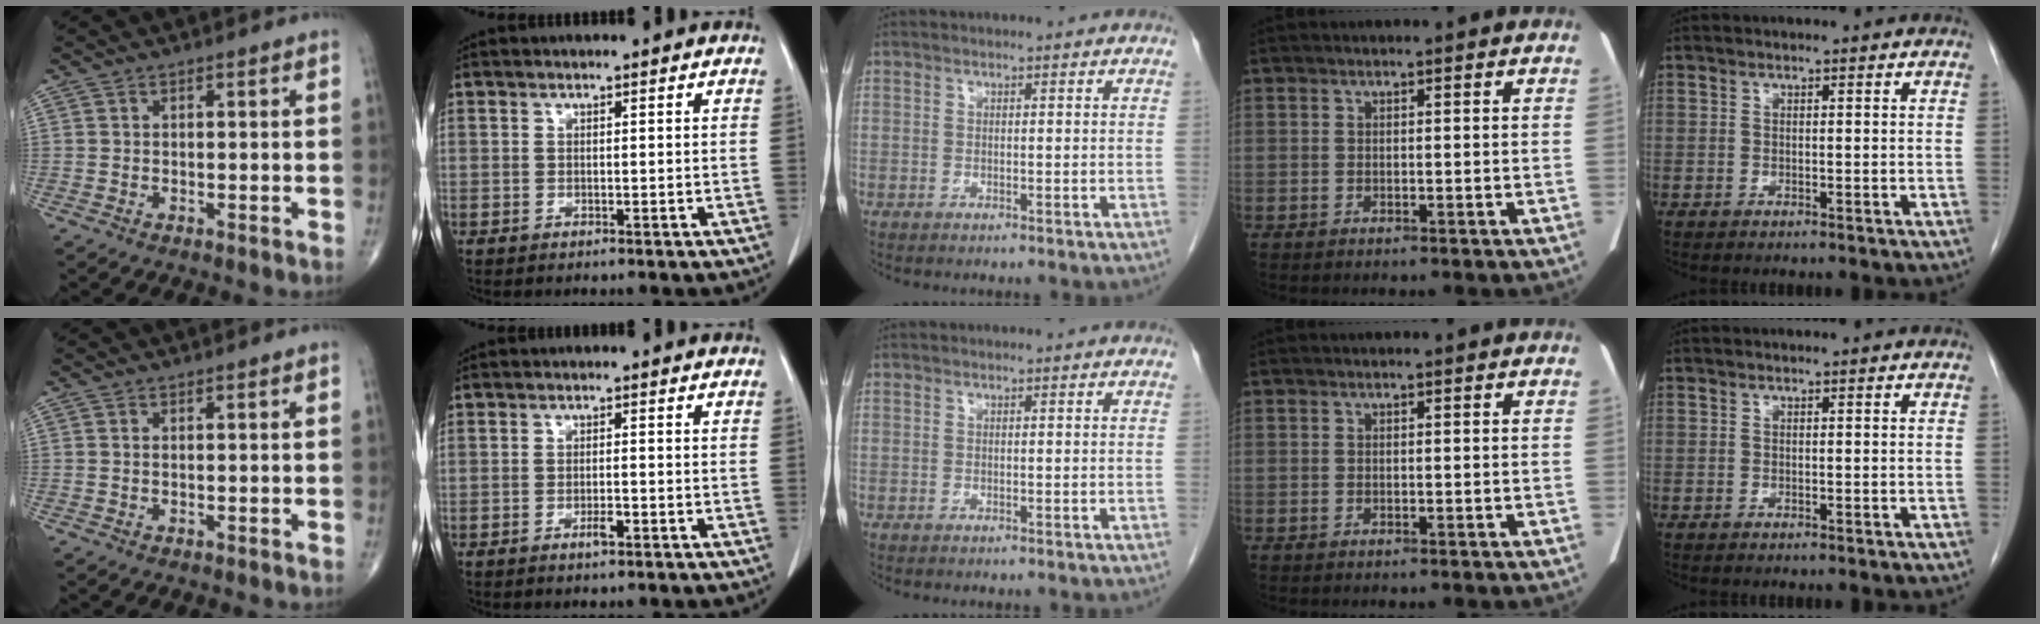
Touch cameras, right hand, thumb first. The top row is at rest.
{"index": {"total": 1.9, "force": [-1.0, 0.3, 1.6], "torque": [-0.029, -0.001, -0.016]}}